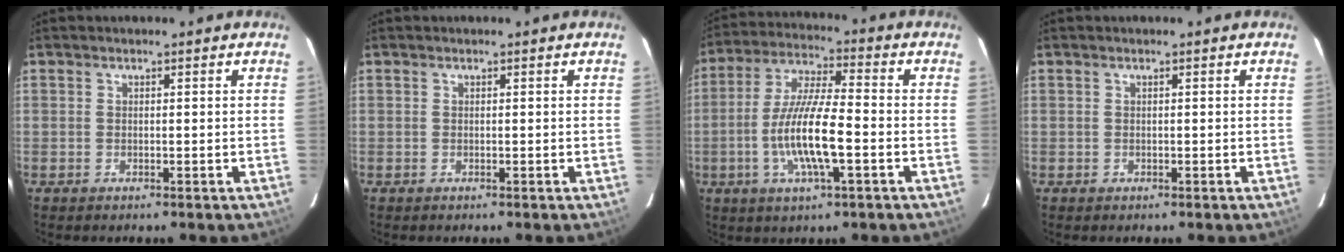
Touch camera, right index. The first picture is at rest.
{"total": 0.0}
{"total": 13.1, "force": [-3.5, 2.3, 12.4], "torque": [-0.249, -0.004, -0.068]}
{"total": 0.5, "force": [-0.3, 0.4, 0.0], "torque": [0.004, 0.001, -0.002]}